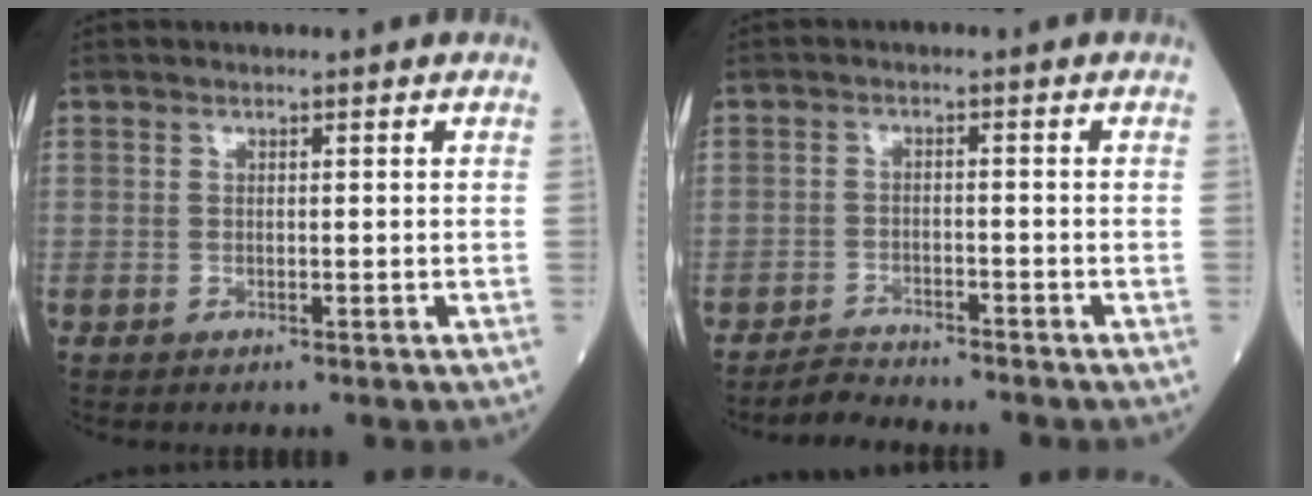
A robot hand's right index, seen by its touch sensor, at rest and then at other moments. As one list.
[{"total": 2.8, "force": [-2.7, -0.4, -0.5], "torque": [0.008, -0.017, -0.046]}]